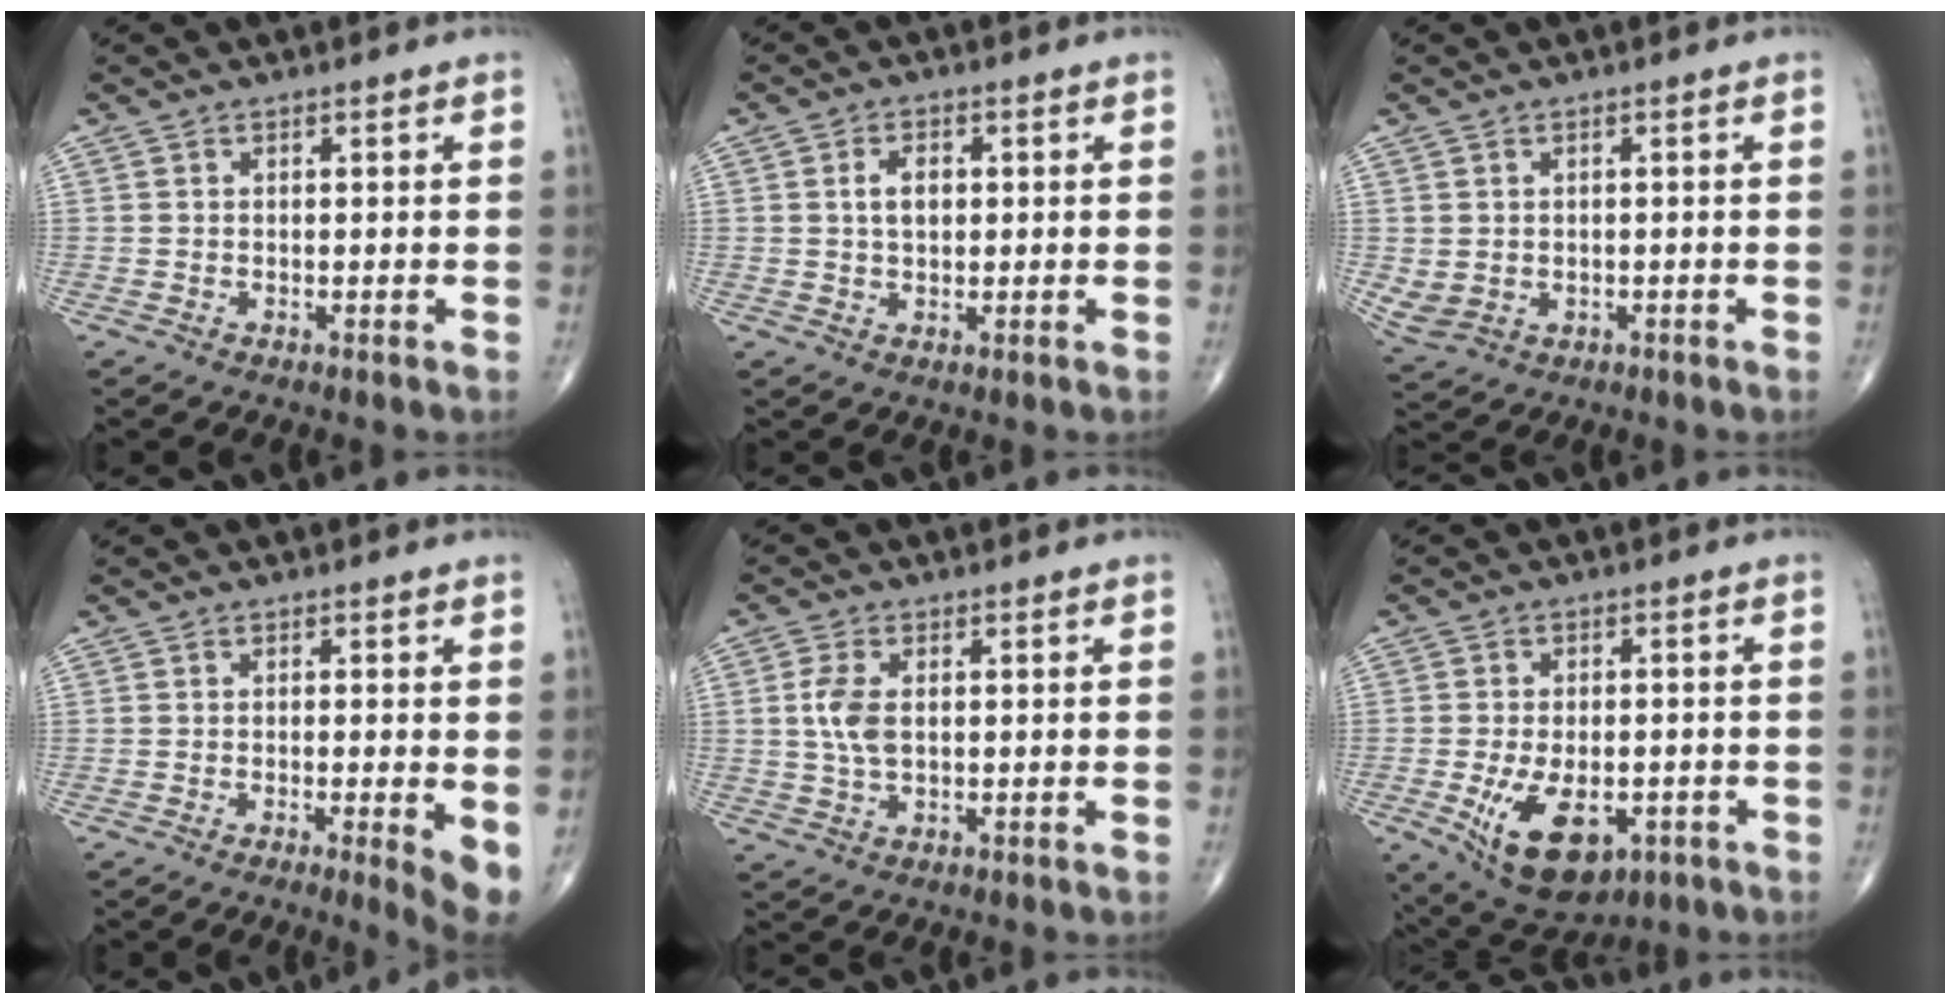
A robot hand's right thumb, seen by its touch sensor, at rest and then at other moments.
{"total": 3.9, "force": [0.6, 2.4, 3.0], "torque": [-0.047, 0.002, 0.010]}
{"total": 3.9, "force": [-0.4, 3.2, 2.2], "torque": [-0.044, -0.001, 0.008]}
{"total": 4.9, "force": [-0.8, 0.7, 4.8], "torque": [-0.073, -0.015, -0.018]}
{"total": 5.2, "force": [0.6, 2.8, 4.4], "torque": [-0.097, 0.002, 0.010]}
{"total": 12.9, "force": [-4.5, 7.2, 9.7], "torque": [-0.149, 0.003, -0.054]}